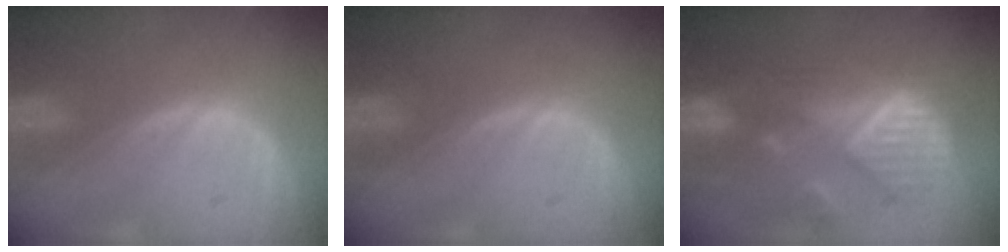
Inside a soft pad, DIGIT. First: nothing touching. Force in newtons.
{"total": 0.0}
{"total": 10.6, "press": 9.7, "slide": 4.3}